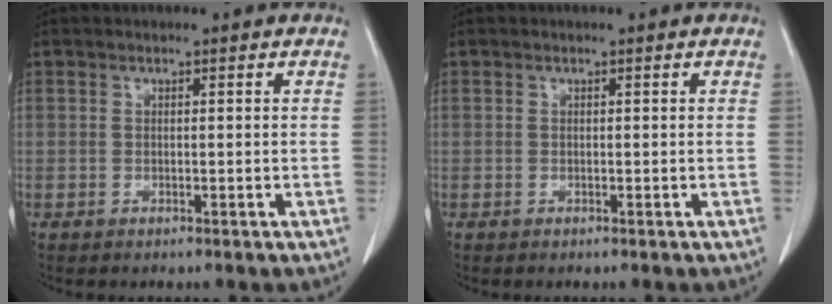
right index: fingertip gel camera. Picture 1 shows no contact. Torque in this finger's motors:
{"motor_torque": [0.00, 0.00, 0.00, 0.00]}